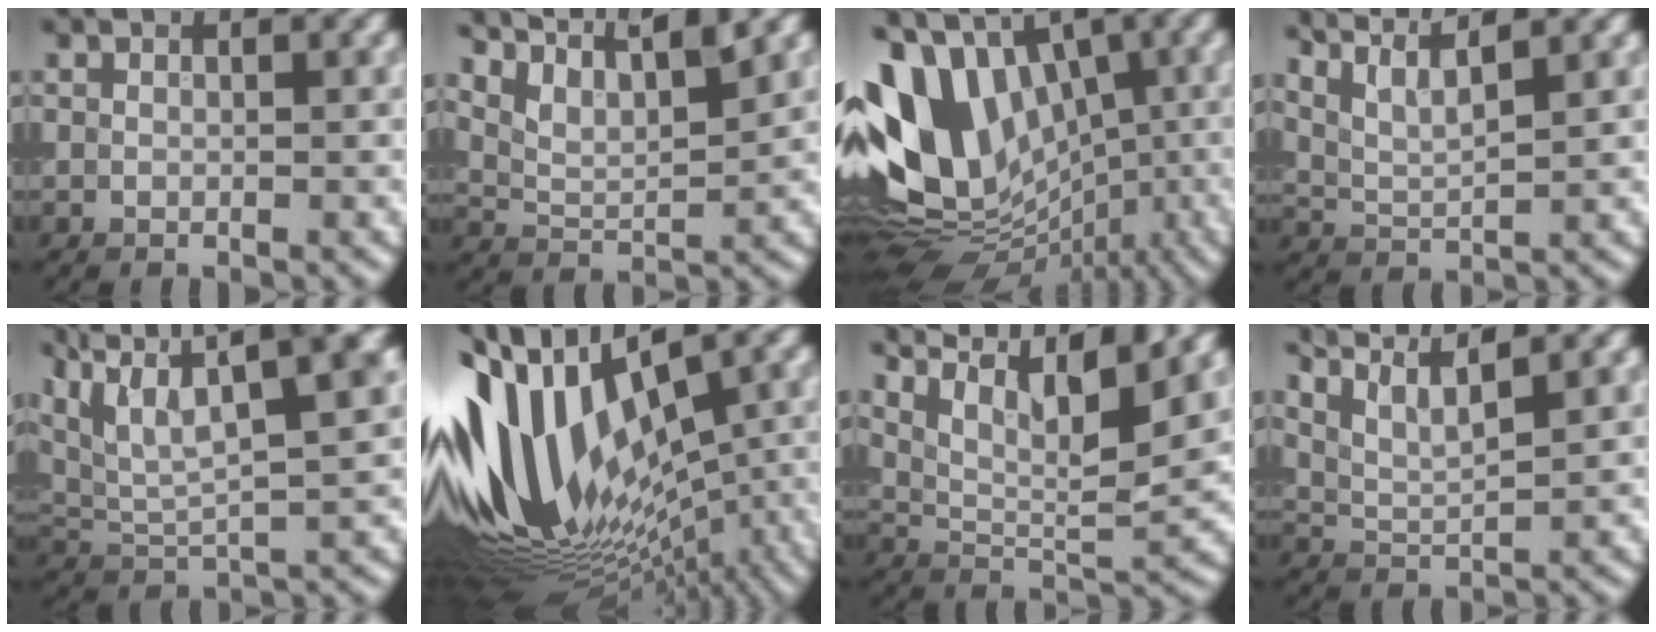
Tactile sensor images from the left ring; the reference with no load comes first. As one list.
[{"total": 6.9, "force": [5.3, 2.1, 3.9], "torque": [-0.078, 0.027, 0.078]}, {"total": 15.3, "force": [0.6, 10.8, 10.8], "torque": [-0.211, 0.020, 0.000]}, {"total": 6.0, "force": [4.6, 1.5, 3.5], "torque": [-0.062, 0.026, 0.059]}, {"total": 10.4, "force": [5.0, 4.3, 8.1], "torque": [-0.141, 0.025, 0.073]}, {"total": 15.7, "force": [0.9, 8.5, 13.2], "torque": [-0.268, 0.013, 0.030]}, {"total": 10.3, "force": [6.9, 2.5, 7.3], "torque": [-0.134, 0.004, 0.116]}, {"total": 7.0, "force": [5.3, 1.8, 4.2], "torque": [-0.075, 0.024, 0.070]}]